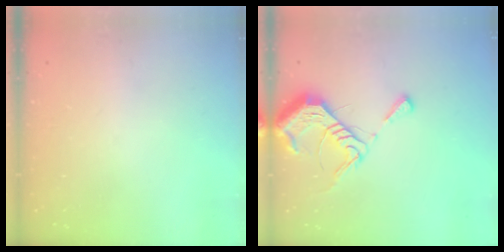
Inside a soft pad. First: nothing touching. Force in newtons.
{"total": 10.2, "press": 10.2, "slide": 1.1}